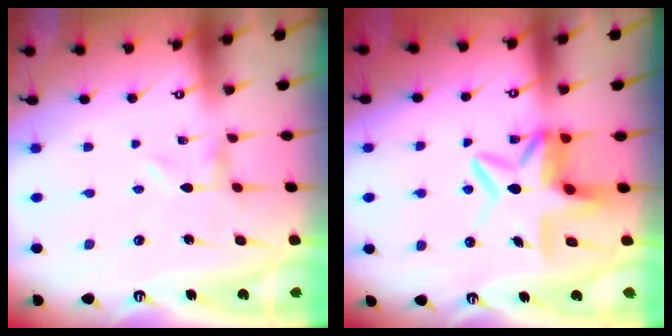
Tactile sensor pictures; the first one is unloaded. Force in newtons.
{"total": 9.8, "press": 9.7, "slide": 1.9}